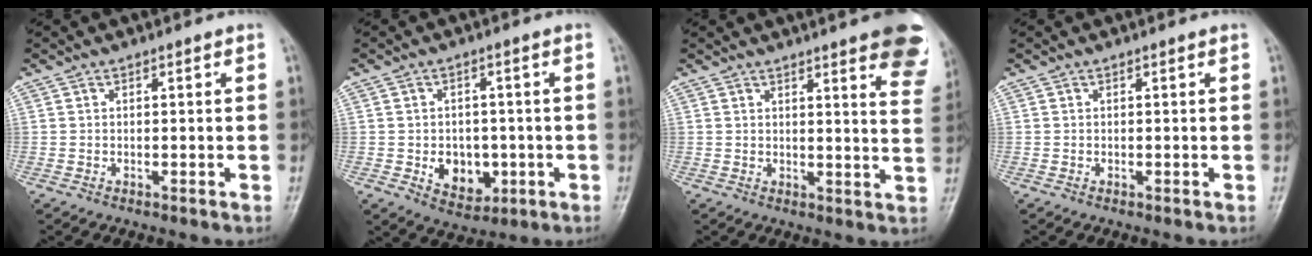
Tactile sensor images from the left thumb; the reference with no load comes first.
{"total": 7.1, "force": [-1.5, 5.5, 4.3], "torque": [-0.032, 0.002, -0.008]}
{"total": 14.8, "force": [9.6, 3.0, 10.9], "torque": [-0.112, -0.039, 0.096]}
{"total": 0.0}